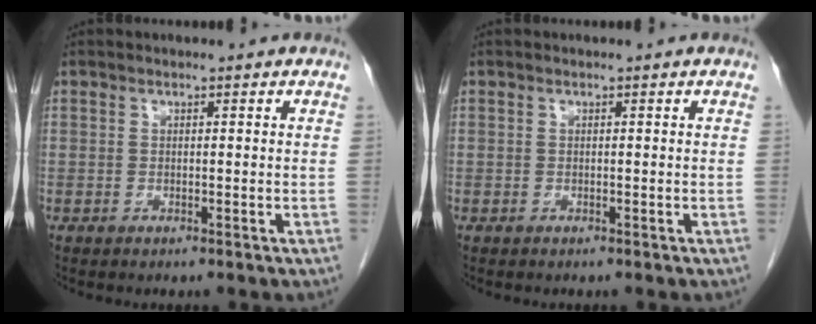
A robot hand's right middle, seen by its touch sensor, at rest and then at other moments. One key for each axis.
{"total": 0.0}